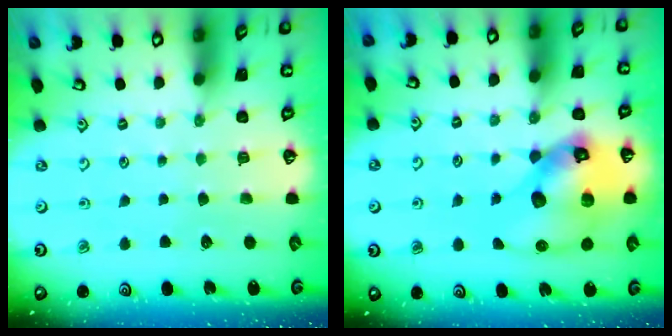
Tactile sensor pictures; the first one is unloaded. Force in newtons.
{"total": 18.0, "press": 17.8, "slide": 2.4}